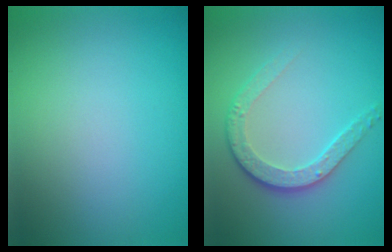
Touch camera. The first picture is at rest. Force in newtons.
{"total": 3.8, "press": 2.9, "slide": 2.5}